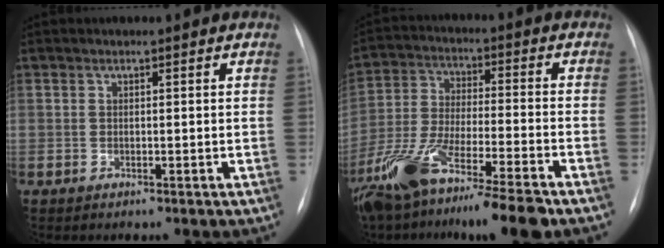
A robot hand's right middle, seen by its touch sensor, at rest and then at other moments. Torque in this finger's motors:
{"motor_torque": [0.45, -0.49, 0.70, 0.18]}